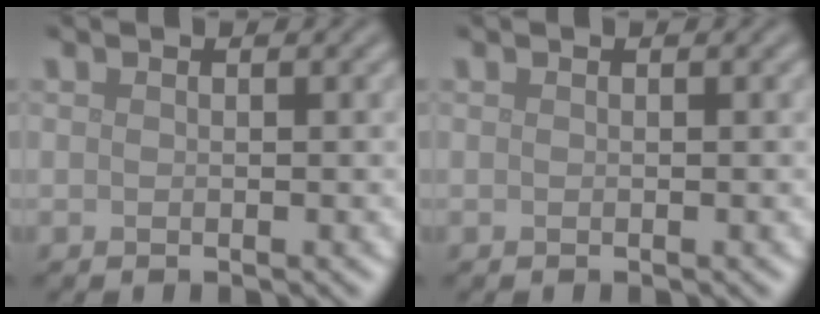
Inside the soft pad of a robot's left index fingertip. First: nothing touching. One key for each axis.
{"total": 0.0}